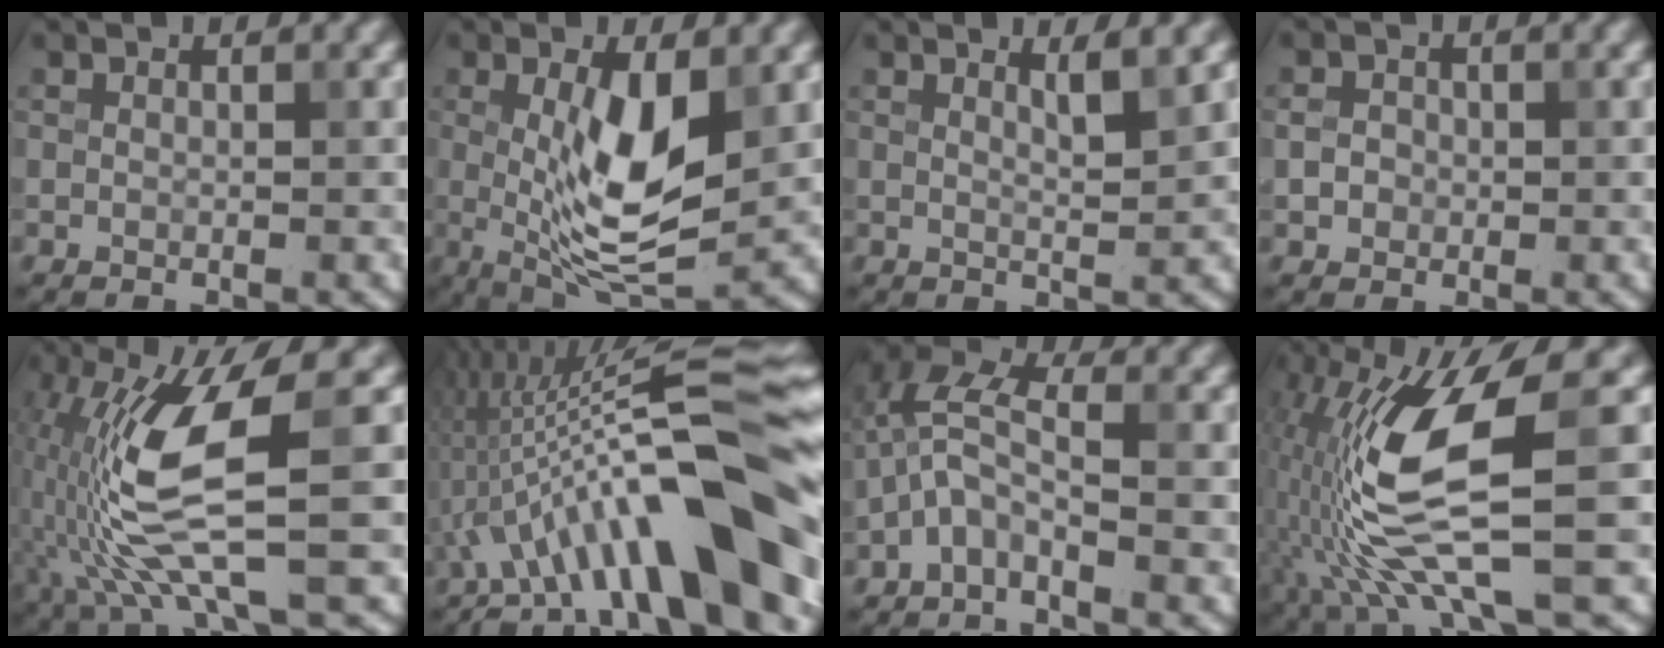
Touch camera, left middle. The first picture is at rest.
{"total": 7.7, "force": [0.4, 2.7, 7.2], "torque": [-0.139, -0.011, 0.010]}
{"total": 2.1, "force": [1.2, 0.5, 1.7], "torque": [-0.019, 0.001, 0.014]}
{"total": 1.8, "force": [-0.1, 1.6, 0.7], "torque": [-0.010, -0.002, -0.003]}
{"total": 10.5, "force": [-0.9, 2.2, 10.2], "torque": [-0.214, -0.006, -0.014]}
{"total": 15.9, "force": [-4.5, 2.7, 15.0], "torque": [-0.205, 0.043, -0.073]}
{"total": 3.9, "force": [-1.7, 1.4, 3.2], "torque": [-0.071, 0.018, -0.047]}
{"total": 11.5, "force": [-0.4, 2.4, 11.2], "torque": [-0.227, -0.008, 0.000]}